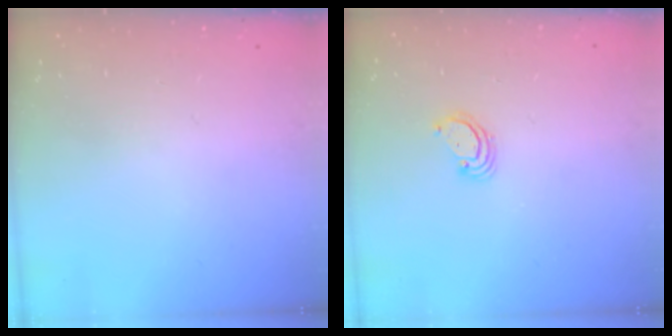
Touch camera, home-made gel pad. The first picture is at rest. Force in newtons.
{"total": 3.1, "press": 3.1, "slide": 0.3}